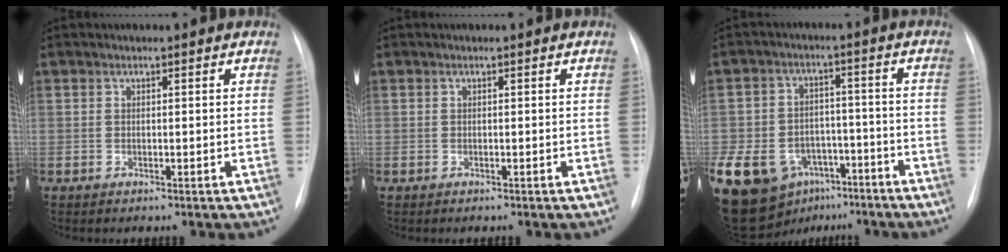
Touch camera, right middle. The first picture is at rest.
{"total": 0.0}
{"total": 26.5, "force": [-13.3, 19.1, 12.6], "torque": [-0.369, 0.003, -0.200]}